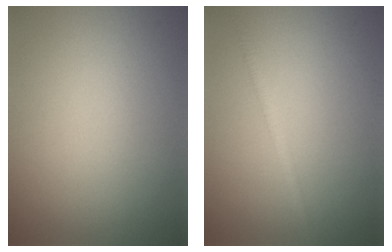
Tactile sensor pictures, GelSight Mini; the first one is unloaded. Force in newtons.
{"total": 1.4, "press": 1.4, "slide": 0.0}